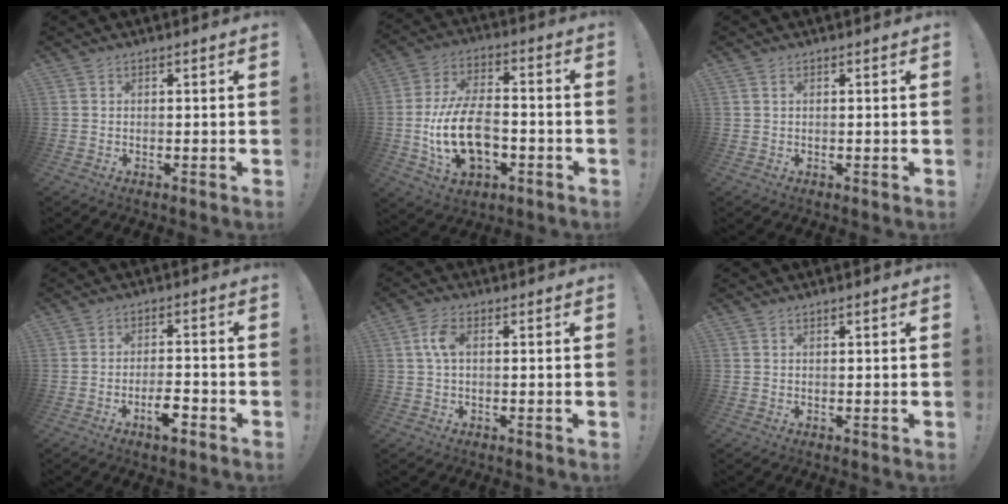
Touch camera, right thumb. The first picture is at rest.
{"total": 18.7, "force": [-4.6, 11.5, 14.0], "torque": [-0.256, 0.023, -0.077]}
{"total": 0.6, "force": [0.3, 0.3, 0.4], "torque": [-0.017, 0.005, 0.008]}
{"total": 6.5, "force": [-3.6, 2.2, 4.9], "torque": [-0.077, 0.015, -0.059]}
{"total": 5.2, "force": [0.8, 2.7, 4.4], "torque": [-0.086, 0.008, 0.012]}
{"total": 0.8, "force": [0.5, 0.1, 0.6], "torque": [-0.014, 0.001, 0.009]}